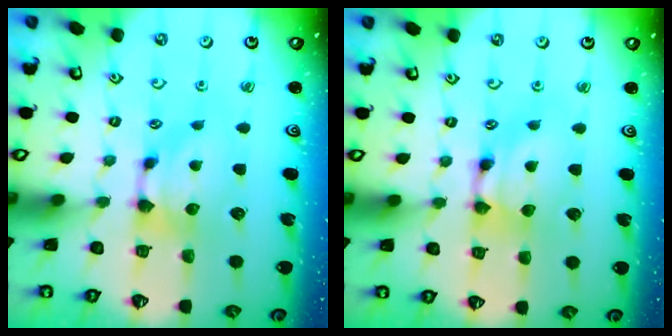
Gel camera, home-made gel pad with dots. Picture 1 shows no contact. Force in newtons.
{"total": 1.9, "press": 1.9, "slide": 0.1}